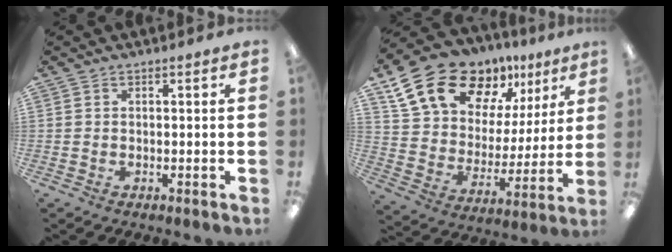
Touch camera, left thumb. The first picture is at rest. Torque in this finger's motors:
{"motor_torque": [2.47, 2.50, 1.38, -1.38, 0.18]}